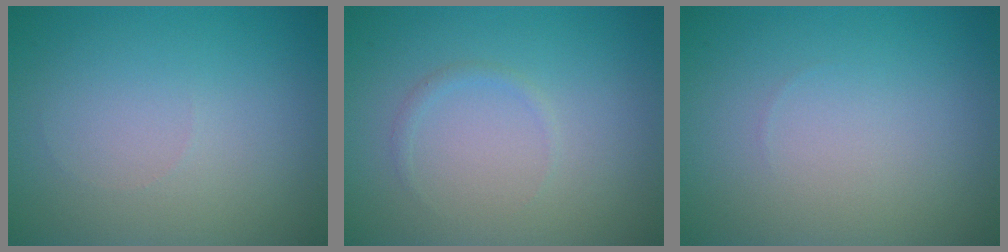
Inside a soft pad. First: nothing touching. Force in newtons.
{"total": 0.7, "press": 0.7, "slide": 0.1}
{"total": 0.0}